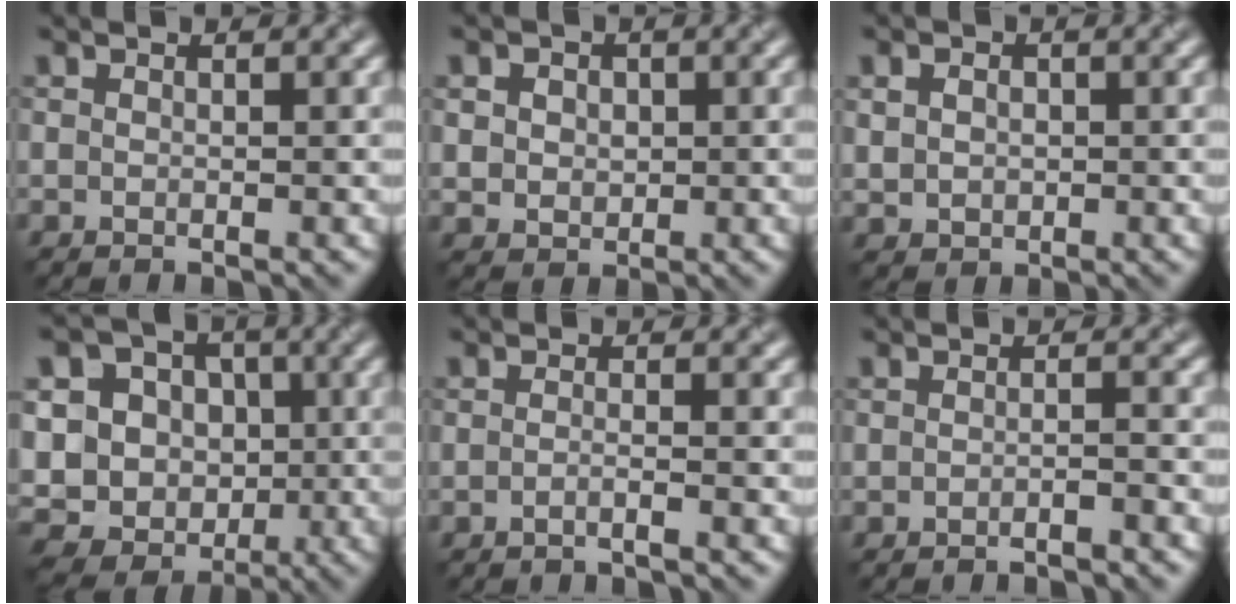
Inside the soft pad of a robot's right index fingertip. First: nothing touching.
{"total": 3.3, "force": [1.0, 2.7, 1.6], "torque": [-0.035, 0.010, 0.013]}
{"total": 2.0, "force": [0.3, 1.7, 0.9], "torque": [-0.021, 0.000, 0.009]}
{"total": 15.5, "force": [-0.6, 14.3, 5.9], "torque": [-0.148, 0.019, -0.024]}
{"total": 1.3, "force": [-0.6, 0.4, 1.1], "torque": [-0.010, -0.004, -0.019]}
{"total": 1.9, "force": [-1.2, 0.3, 1.5], "torque": [-0.011, 0.001, -0.028]}